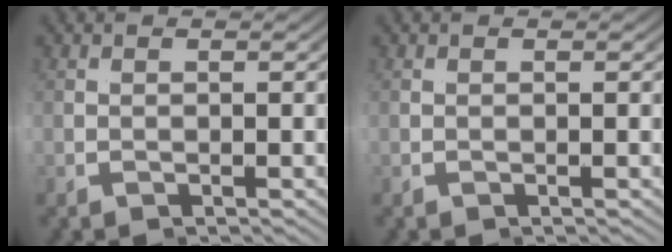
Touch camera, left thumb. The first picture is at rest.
{"total": 0.0}